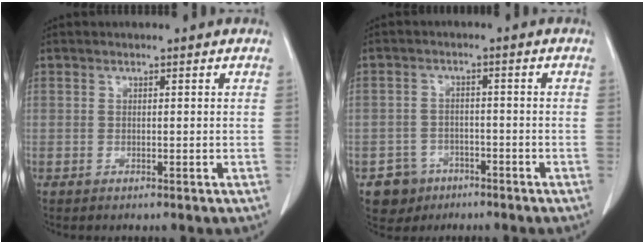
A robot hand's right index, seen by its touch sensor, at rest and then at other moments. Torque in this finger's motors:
{"motor_torque": [-0.81, -0.05, -0.73, -0.17]}